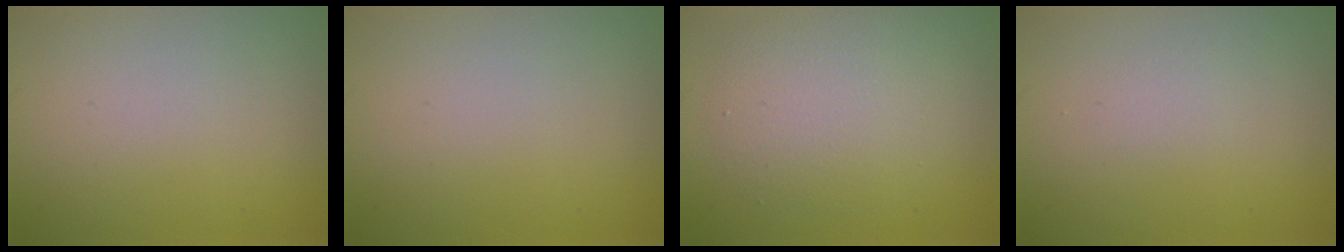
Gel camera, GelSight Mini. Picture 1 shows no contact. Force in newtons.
{"total": 0.0}
{"total": 4.5, "press": 4.5, "slide": 0.3}
{"total": 0.6, "press": 0.6, "slide": 0.1}